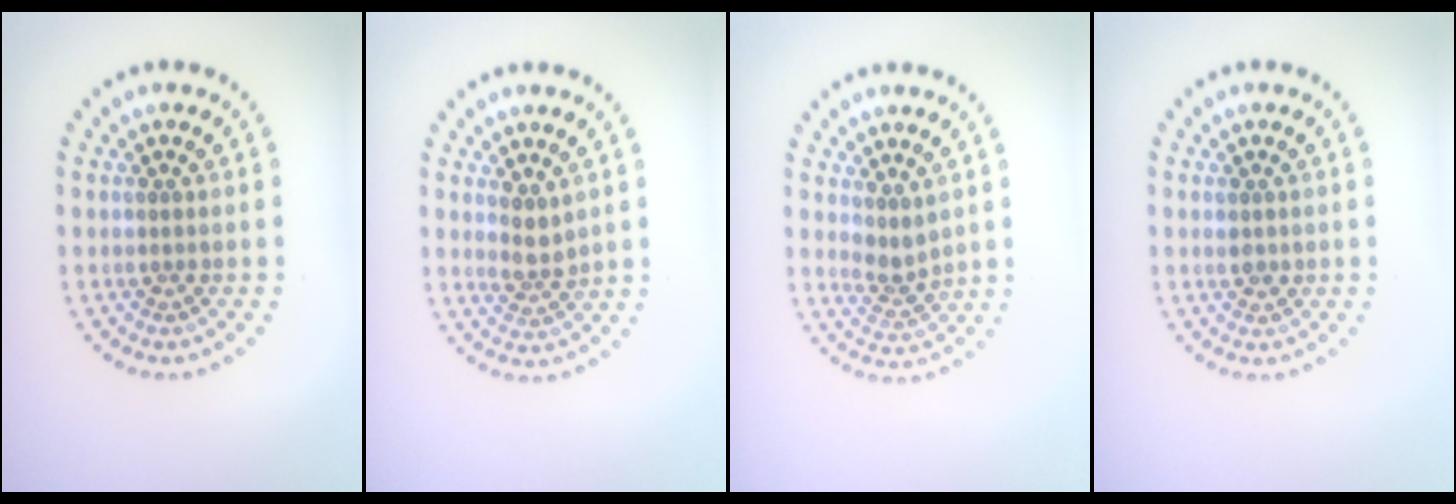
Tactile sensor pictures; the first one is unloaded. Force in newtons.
{"total": 1.8, "press": 1.4, "slide": 1.1}
{"total": 2.1, "press": 1.6, "slide": 1.3}
{"total": 1.0, "press": 0.9, "slide": 0.4}